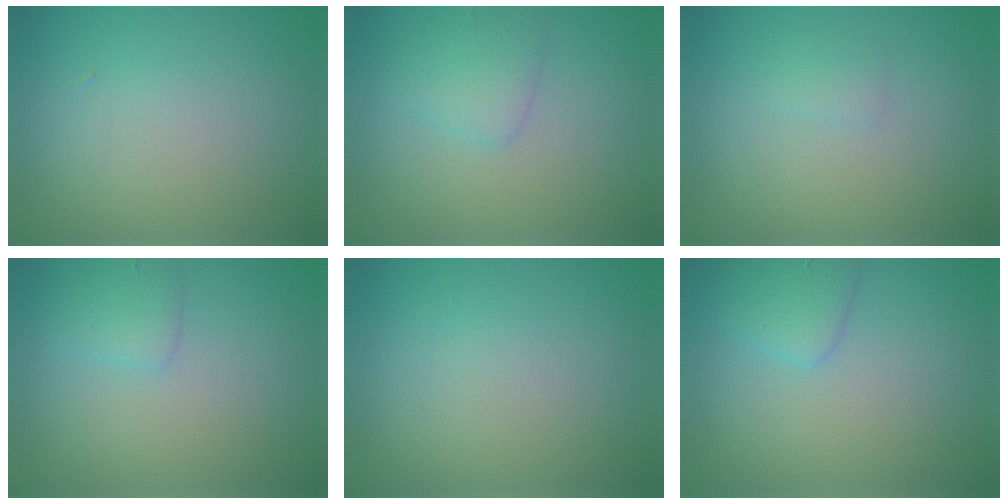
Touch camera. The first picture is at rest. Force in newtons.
{"total": 2.2, "press": 2.2, "slide": 0.1}
{"total": 0.7, "press": 0.7, "slide": 0.1}
{"total": 1.7, "press": 1.7, "slide": 0.1}
{"total": 0.0}
{"total": 2.2, "press": 2.2, "slide": 0.1}